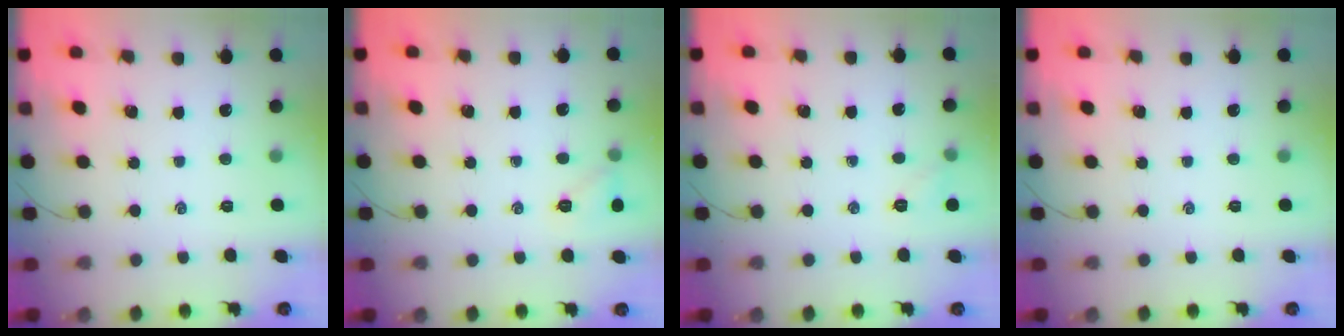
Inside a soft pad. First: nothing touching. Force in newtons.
{"total": 5.9, "press": 5.7, "slide": 1.6}
{"total": 5.3, "press": 5.2, "slide": 0.8}
{"total": 0.0}